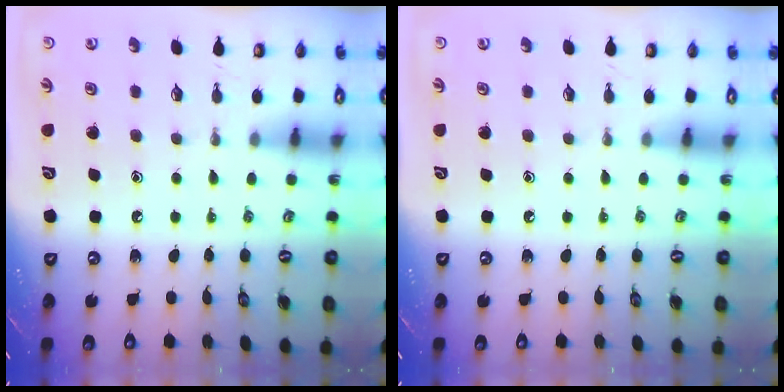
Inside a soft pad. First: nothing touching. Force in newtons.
{"total": 0.0}